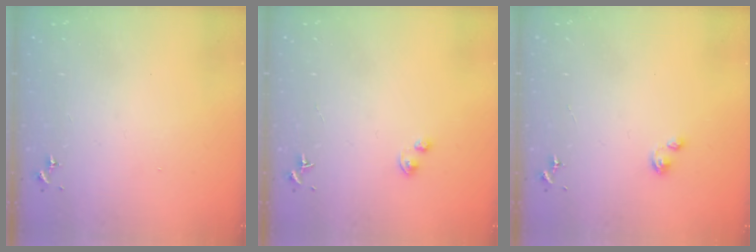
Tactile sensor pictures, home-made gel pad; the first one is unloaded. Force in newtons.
{"total": 1.6, "press": 1.5, "slide": 0.3}
{"total": 2.3, "press": 2.3, "slide": 0.2}